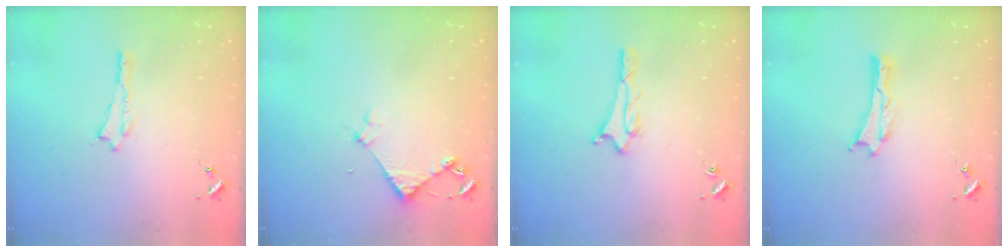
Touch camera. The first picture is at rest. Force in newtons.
{"total": 3.7, "press": 3.7, "slide": 0.3}
{"total": 1.6, "press": 1.6, "slide": 0.1}
{"total": 0.0}